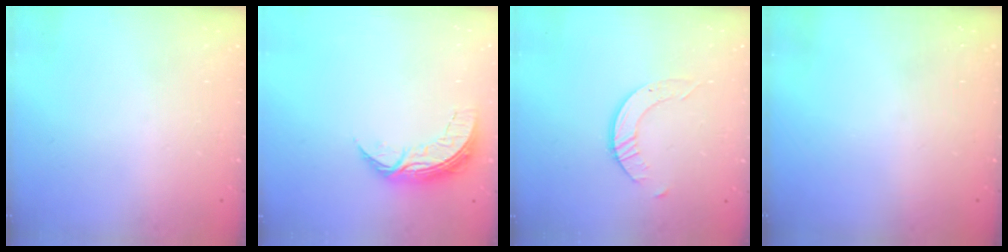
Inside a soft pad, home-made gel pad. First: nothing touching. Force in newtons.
{"total": 8.8, "press": 8.8, "slide": 0.6}
{"total": 2.4, "press": 2.4, "slide": 0.3}
{"total": 0.0}